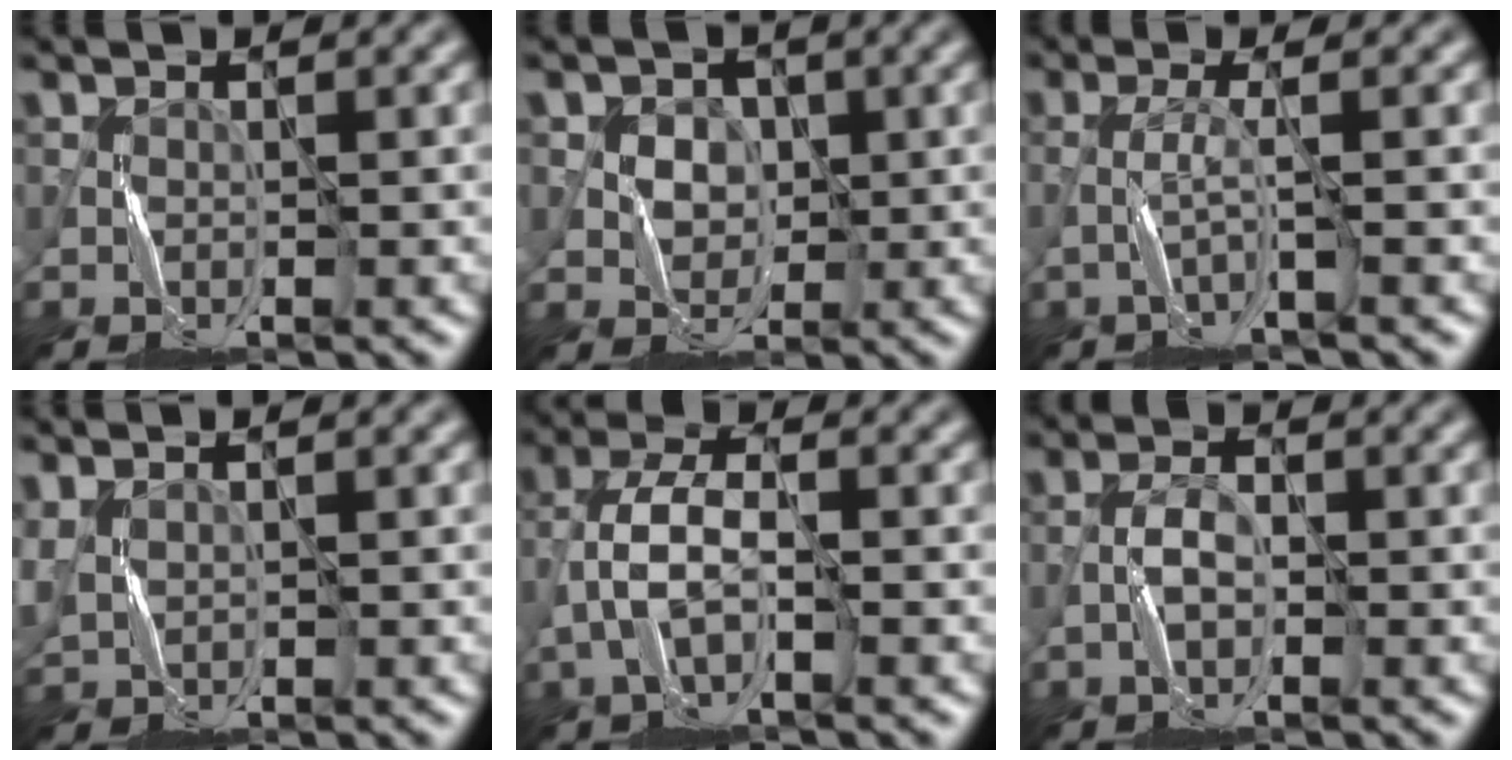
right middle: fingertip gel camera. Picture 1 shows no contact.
{"total": 3.8, "force": [1.1, 3.2, 1.7], "torque": [-0.038, 0.005, 0.023]}
{"total": 1.6, "force": [-1.0, -0.2, 1.2], "torque": [-0.027, 0.009, -0.025]}
{"total": 2.0, "force": [1.1, 1.1, 1.2], "torque": [-0.042, 0.004, 0.027]}
{"total": 3.8, "force": [-1.6, 1.5, 3.0], "torque": [-0.071, 0.012, -0.037]}
{"total": 2.0, "force": [-1.2, 0.8, 1.3], "torque": [-0.025, 0.009, -0.026]}